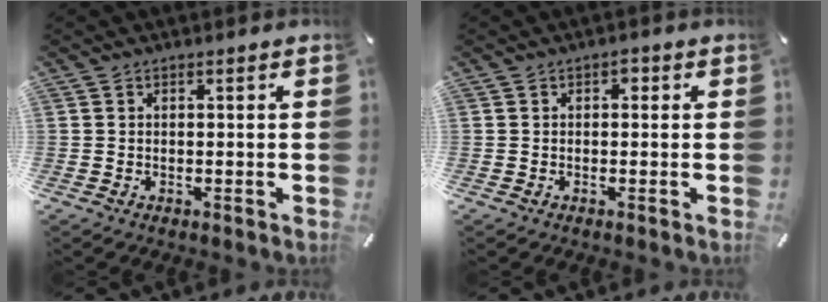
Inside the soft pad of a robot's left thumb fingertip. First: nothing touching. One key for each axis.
{"total": 1.2, "fx": -0.1, "fy": 1.0, "fz": 0.7, "tx": -0.015, "ty": 0.008, "tz": -0.004}